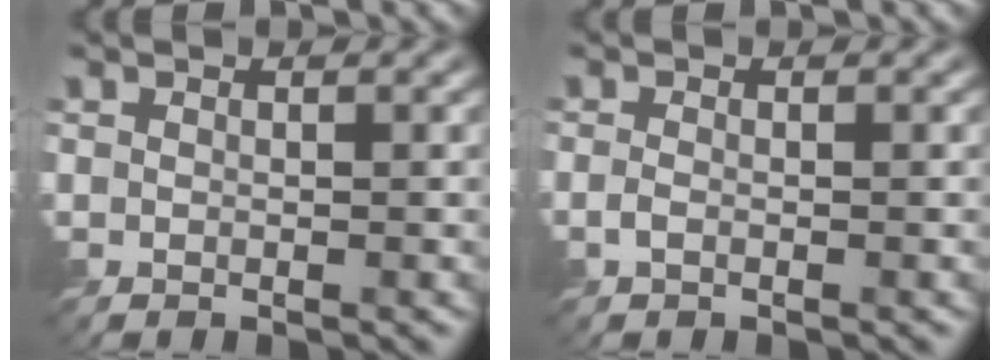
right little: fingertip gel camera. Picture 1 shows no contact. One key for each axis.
{"total": 0.8, "fx": -0.4, "fy": 0.3, "fz": 0.6, "tx": -0.016, "ty": -0.001, "tz": -0.010}